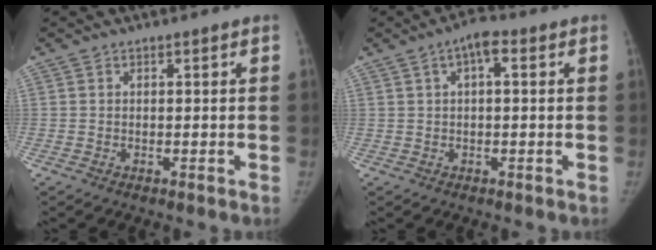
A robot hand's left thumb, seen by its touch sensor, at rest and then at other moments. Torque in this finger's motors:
{"motor_torque": [-0.57, 0.01, 0.19, 0.13, 0.00]}